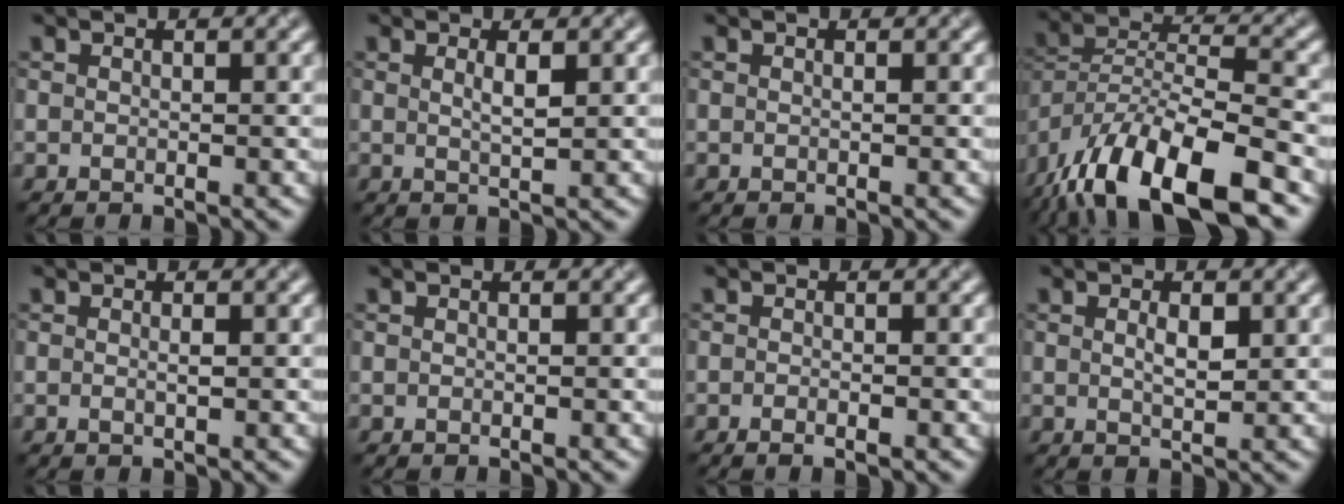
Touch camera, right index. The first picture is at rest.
{"total": 1.5, "force": [0.5, 0.3, 1.4], "torque": [-0.021, -0.001, 0.006]}
{"total": 0.0}
{"total": 13.3, "force": [-8.8, 4.1, 9.1], "torque": [-0.165, -0.001, -0.161]}
{"total": 0.8, "force": [0.0, 0.1, 0.8], "torque": [-0.014, -0.001, -0.001]}
{"total": 0.0}
{"total": 1.1, "force": [-0.6, 0.2, 0.9], "torque": [-0.013, -0.003, -0.007]}
{"total": 1.7, "force": [0.5, 0.6, 1.6], "torque": [-0.031, -0.002, 0.011]}